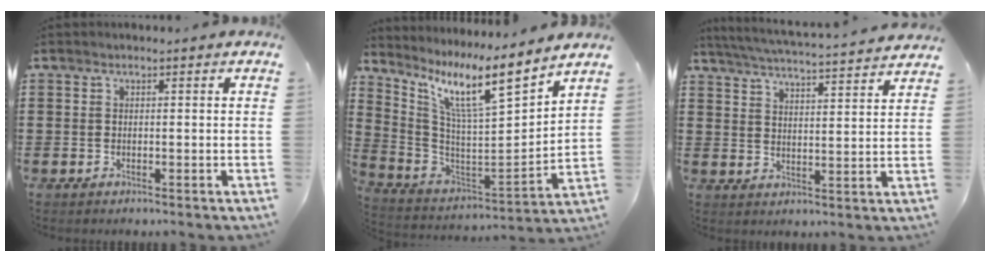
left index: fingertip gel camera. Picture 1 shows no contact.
{"total": 11.4, "force": [7.7, 1.2, 8.4], "torque": [-0.182, -0.051, 0.120]}
{"total": 4.8, "force": [4.6, -0.7, 1.1], "torque": [-0.044, -0.038, 0.076]}